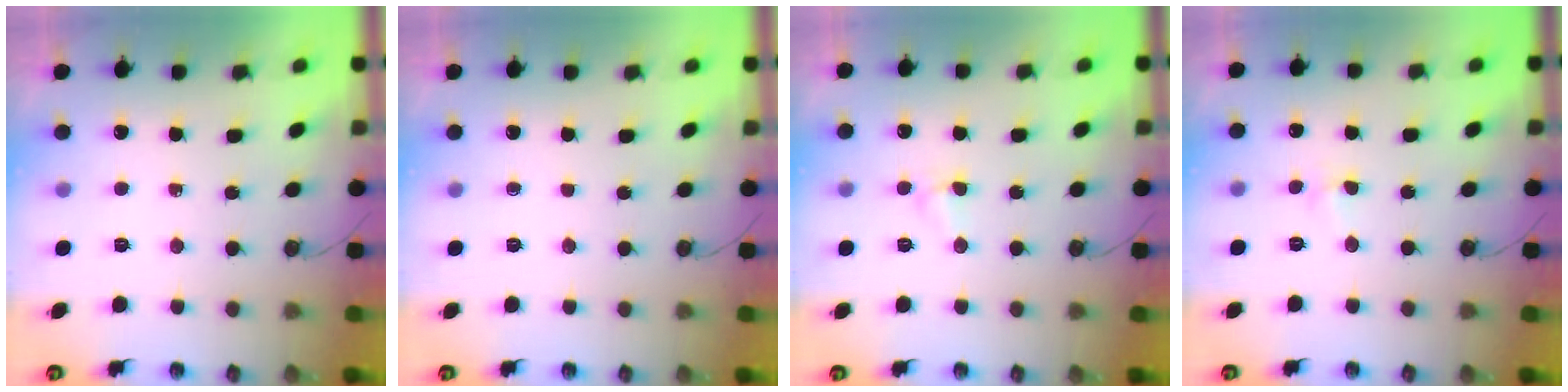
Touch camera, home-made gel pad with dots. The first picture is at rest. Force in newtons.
{"total": 0.0}
{"total": 3.5, "press": 3.5, "slide": 0.4}
{"total": 4.7, "press": 3.1, "slide": 3.5}